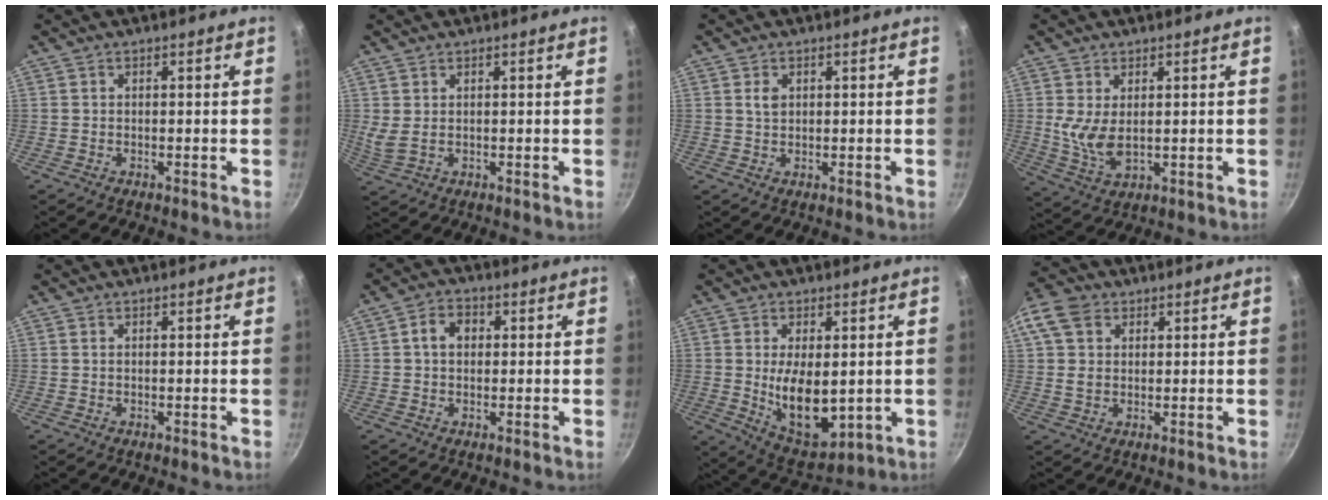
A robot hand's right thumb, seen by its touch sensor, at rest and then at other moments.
{"total": 2.7, "force": [1.0, 1.2, 2.2], "torque": [-0.044, -0.004, 0.027]}
{"total": 2.2, "force": [0.7, 1.5, 1.4], "torque": [-0.021, -0.001, 0.013]}
{"total": 6.9, "force": [1.0, 3.6, 5.8], "torque": [-0.111, -0.017, 0.031]}
{"total": 0.0}
{"total": 4.6, "force": [0.7, 3.6, 2.9], "torque": [-0.031, 0.011, 0.005]}
{"total": 12.3, "force": [0.1, 6.5, 10.5], "torque": [-0.153, -0.023, 0.023]}
{"total": 11.1, "force": [3.8, 8.4, 6.1], "torque": [-0.128, 0.007, 0.061]}